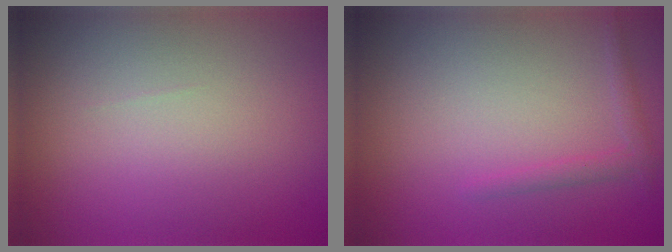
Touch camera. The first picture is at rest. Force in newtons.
{"total": 1.2, "press": 1.2, "slide": 0.1}